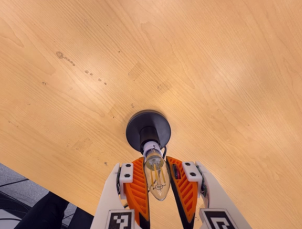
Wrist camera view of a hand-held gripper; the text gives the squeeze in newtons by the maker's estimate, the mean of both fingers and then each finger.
{"total": 11.7, "left": 11.2, "right": 12.1}